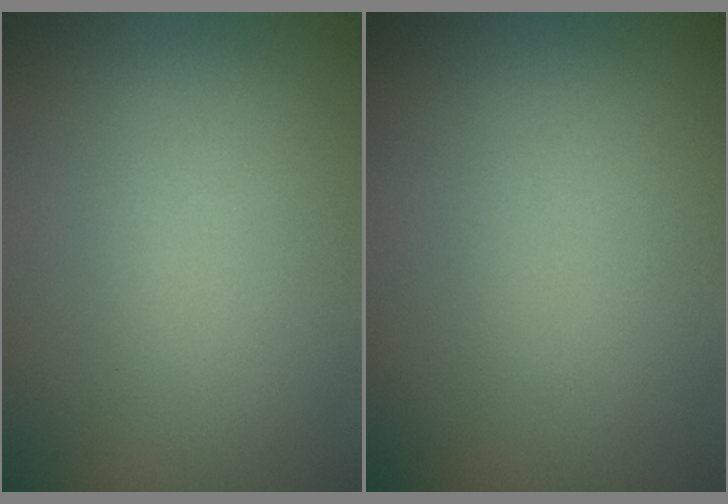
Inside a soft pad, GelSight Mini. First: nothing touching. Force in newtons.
{"total": 0.0}